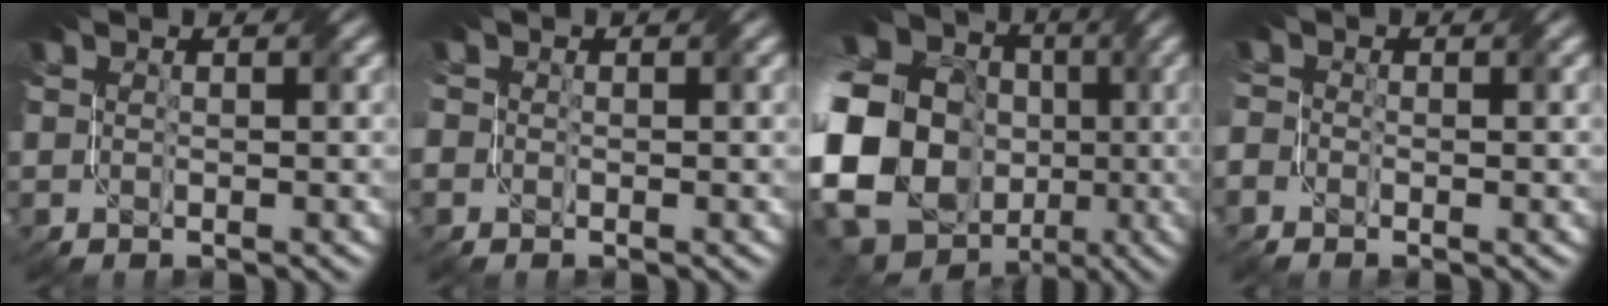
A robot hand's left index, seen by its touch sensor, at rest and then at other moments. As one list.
[{"total": 2.7, "force": [0.4, 2.3, 1.3], "torque": [-0.035, 0.011, -0.012]}, {"total": 25.2, "force": [-2.6, 22.5, 11.0], "torque": [-0.236, -0.007, -0.106]}, {"total": 1.3, "force": [-0.6, 1.1, 0.4], "torque": [-0.005, 0.009, -0.024]}]